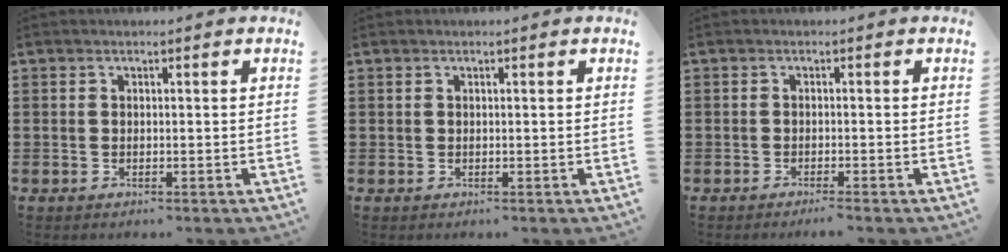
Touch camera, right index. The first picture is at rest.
{"total": 0.0}
{"total": 1.1, "force": [-0.9, -0.3, 0.4], "torque": [-0.009, -0.003, -0.017]}